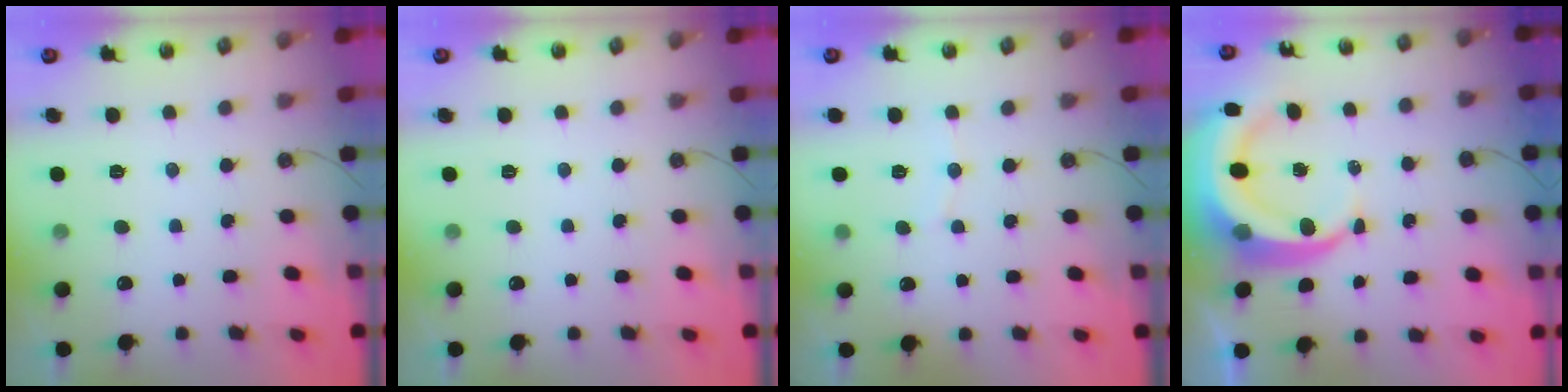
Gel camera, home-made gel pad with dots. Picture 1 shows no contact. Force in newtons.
{"total": 0.0}
{"total": 3.8, "press": 3.4, "slide": 1.7}
{"total": 11.0, "press": 10.9, "slide": 1.3}